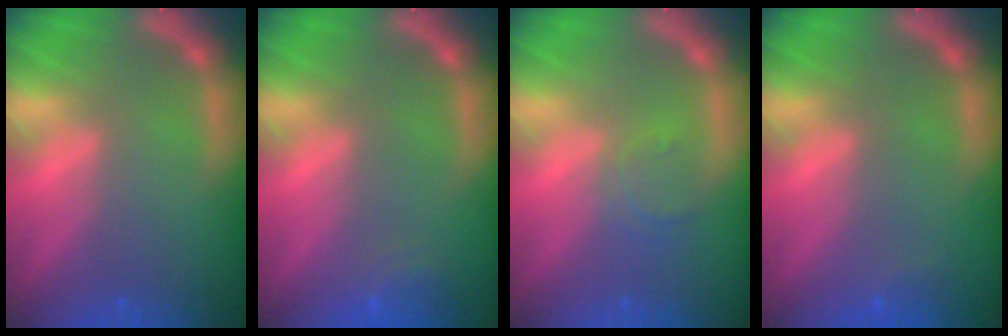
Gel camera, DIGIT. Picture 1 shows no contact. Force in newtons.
{"total": 2.5}
{"total": 2.4}
{"total": 0.9}